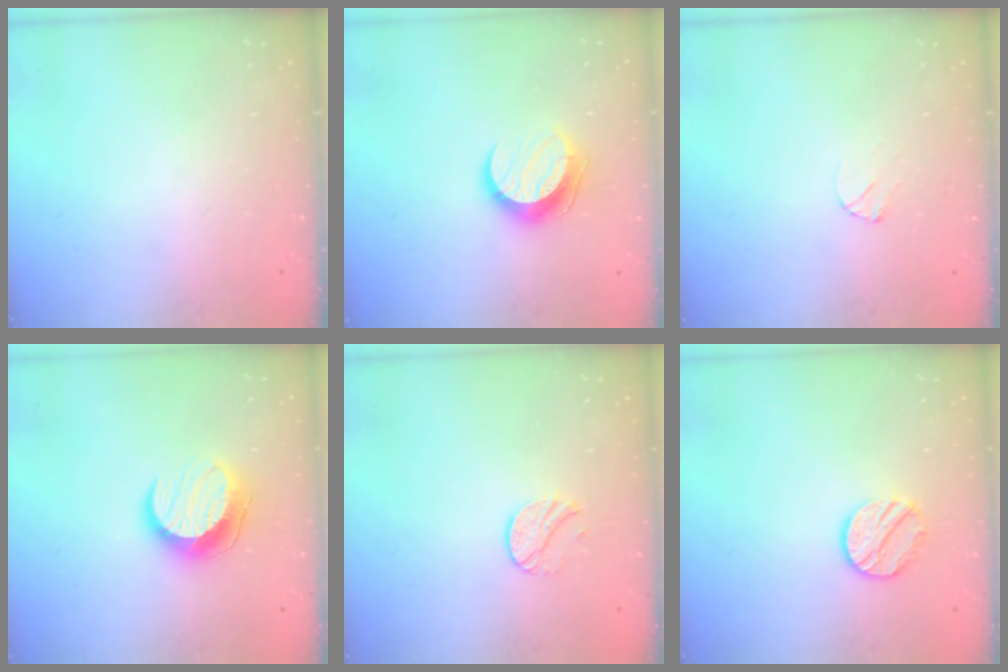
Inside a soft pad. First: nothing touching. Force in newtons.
{"total": 9.7, "press": 9.7, "slide": 0.8}
{"total": 3.6, "press": 3.5, "slide": 0.5}
{"total": 12.1, "press": 12.1, "slide": 0.7}
{"total": 7.5, "press": 7.5, "slide": 0.8}
{"total": 10.1, "press": 10.1, "slide": 0.4}